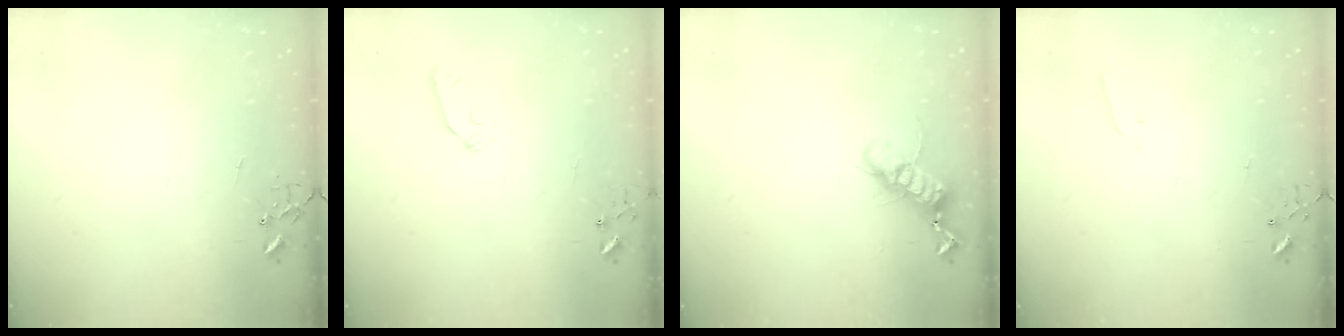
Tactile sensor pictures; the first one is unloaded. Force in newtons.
{"total": 3.8, "press": 3.8, "slide": 0.6}
{"total": 11.8, "press": 11.8, "slide": 1.2}
{"total": 2.8, "press": 2.7, "slide": 0.4}